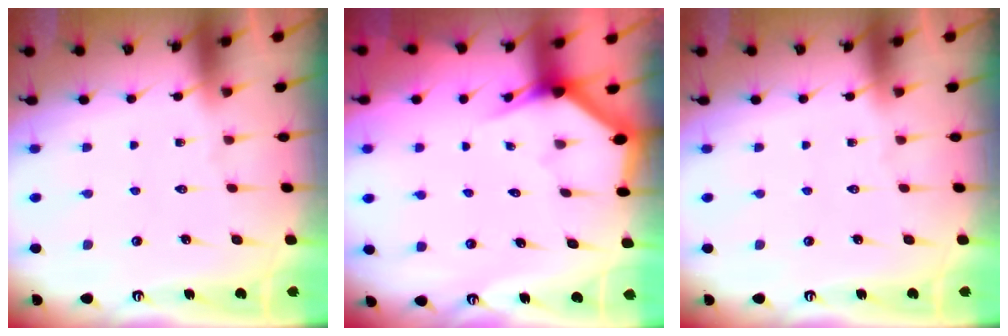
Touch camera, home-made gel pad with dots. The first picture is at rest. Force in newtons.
{"total": 2.8, "press": 2.8, "slide": 0.1}
{"total": 0.0}